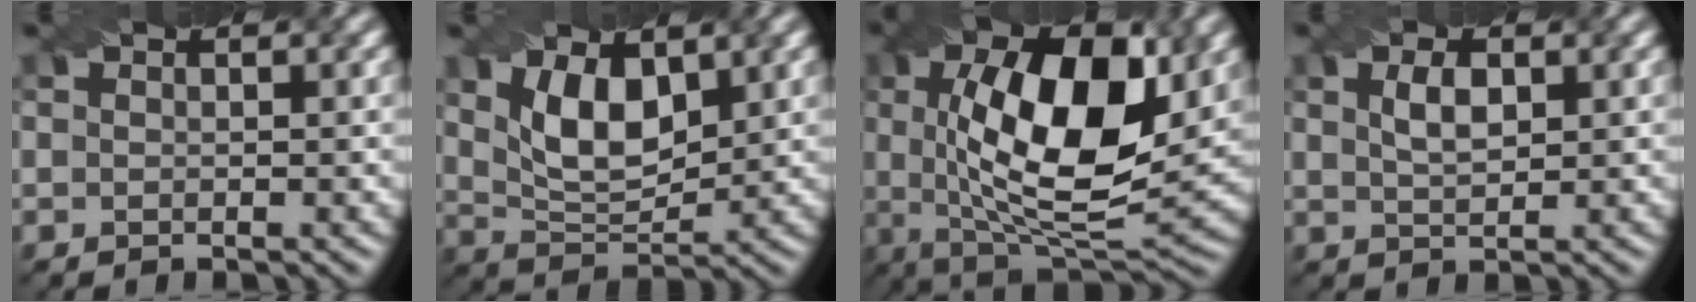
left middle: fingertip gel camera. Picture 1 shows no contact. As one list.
[{"total": 5.5, "force": [1.7, 2.8, 4.4], "torque": [-0.091, 0.000, 0.036]}, {"total": 13.0, "force": [2.0, 5.4, 11.6], "torque": [-0.178, 0.008, 0.029]}, {"total": 2.2, "force": [0.5, 1.0, 1.9], "torque": [-0.042, 0.007, 0.015]}]